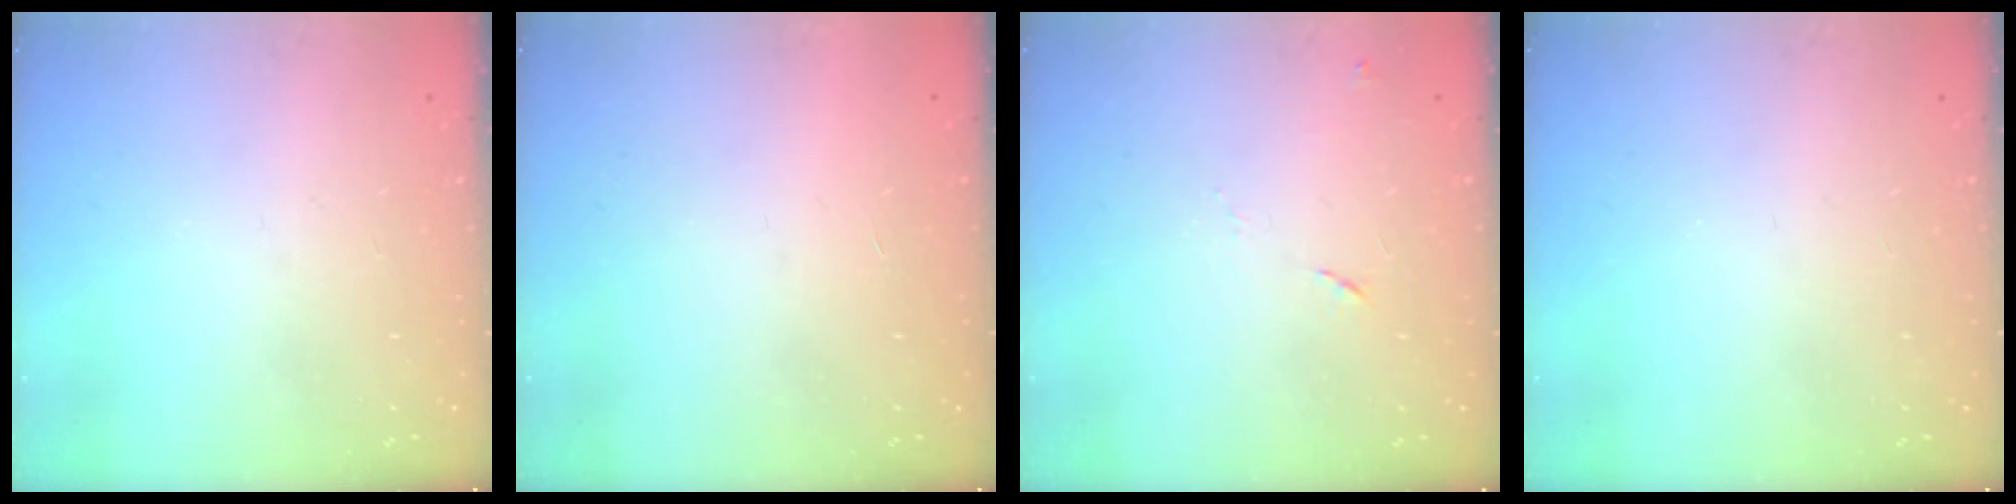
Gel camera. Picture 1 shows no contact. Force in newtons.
{"total": 1.7, "press": 1.7, "slide": 0.1}
{"total": 7.4, "press": 7.4, "slide": 0.7}
{"total": 0.0}